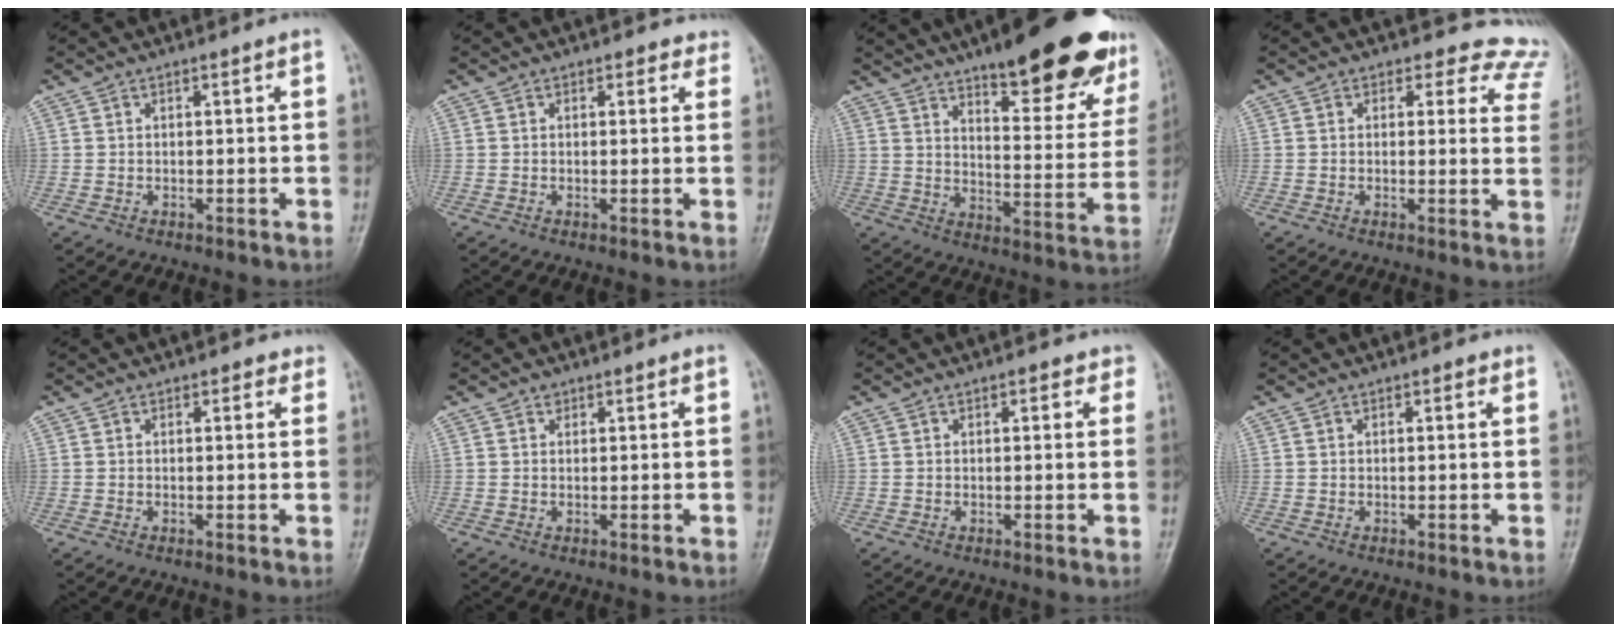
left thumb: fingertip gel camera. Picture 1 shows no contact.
{"total": 1.5, "force": [1.0, 1.1, 0.1], "torque": [0.023, -0.005, 0.004]}
{"total": 26.0, "force": [17.7, 7.6, 17.5], "torque": [-0.194, -0.071, 0.237]}
{"total": 9.9, "force": [8.6, 5.0, 0.9], "torque": [0.050, -0.041, 0.055]}
{"total": 1.1, "force": [0.7, 0.8, 0.2], "torque": [0.018, -0.002, 0.002]}
{"total": 0.7, "force": [0.4, 0.6, 0.1], "torque": [0.006, -0.002, 0.005]}
{"total": 2.2, "force": [1.1, 1.4, 1.3], "torque": [0.008, 0.001, 0.007]}
{"total": 0.0}